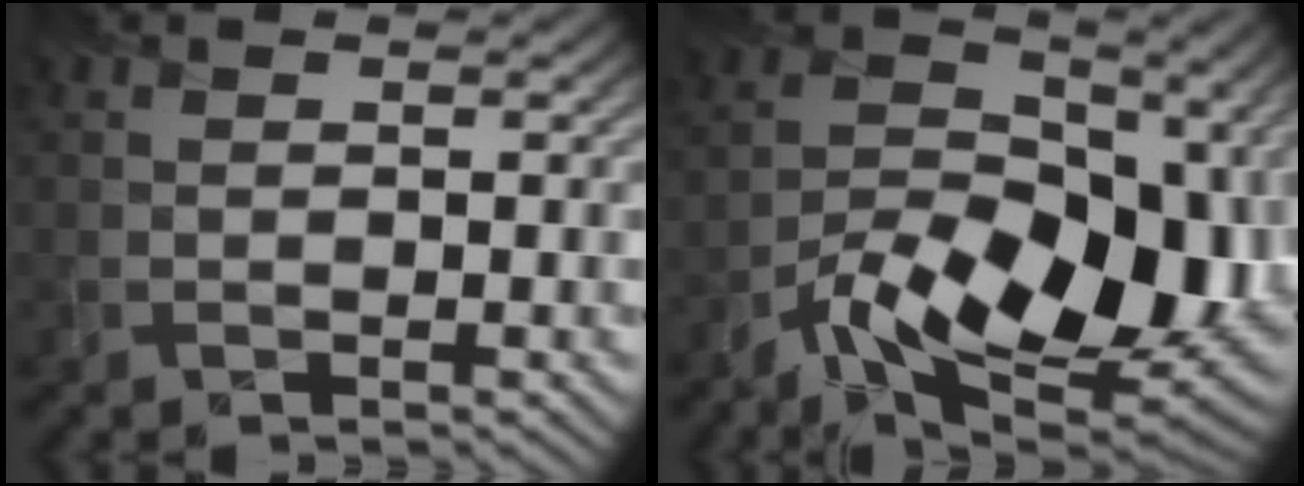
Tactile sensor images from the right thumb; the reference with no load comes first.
{"total": 16.1, "force": [-6.9, 8.6, 11.7], "torque": [-0.190, -0.023, -0.119]}